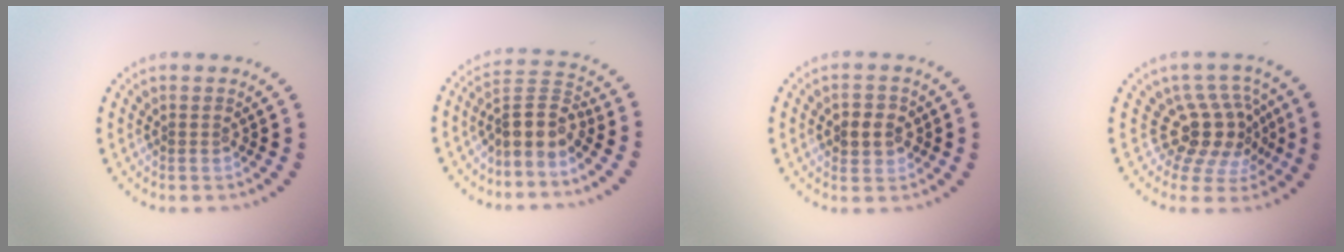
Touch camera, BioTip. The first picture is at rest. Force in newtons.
{"total": 3.6, "press": 2.6, "slide": 2.5}
{"total": 2.7, "press": 2.7, "slide": 0.6}
{"total": 4.5, "press": 3.3, "slide": 3.0}